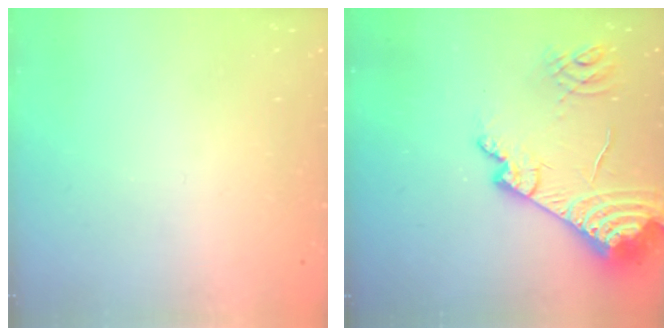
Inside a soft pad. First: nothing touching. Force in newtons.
{"total": 17.5, "press": 17.4, "slide": 2.1}